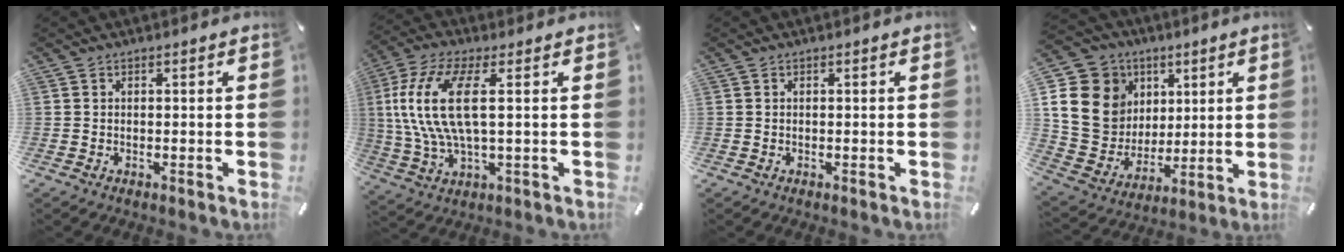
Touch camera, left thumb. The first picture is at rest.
{"total": 14.4, "force": [2.7, 5.2, 13.1], "torque": [-0.284, -0.011, 0.043]}
{"total": 0.0}
{"total": 18.5, "force": [4.5, 16.6, 6.8], "torque": [-0.131, -0.020, 0.099]}